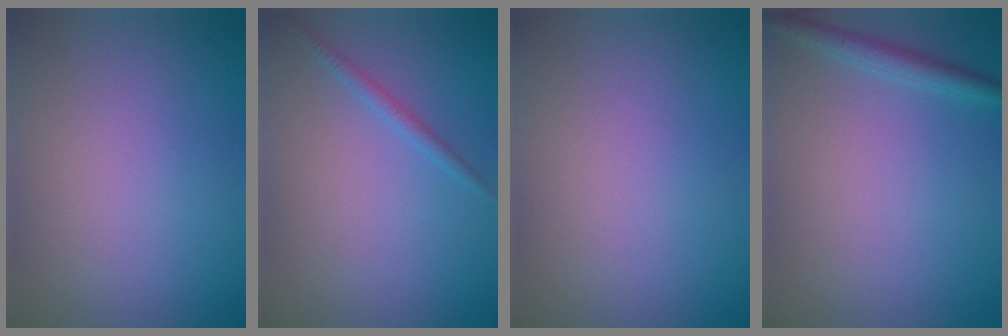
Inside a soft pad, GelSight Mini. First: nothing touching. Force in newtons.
{"total": 1.2, "press": 1.2, "slide": 0.0}
{"total": 0.0}
{"total": 2.1, "press": 2.1, "slide": 0.1}